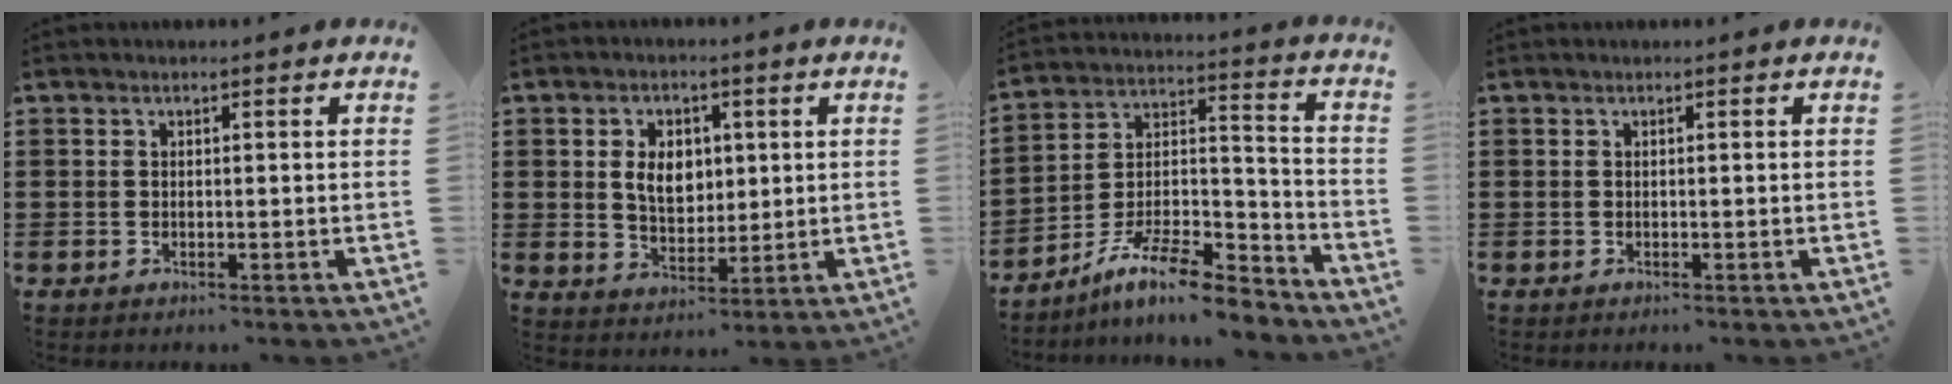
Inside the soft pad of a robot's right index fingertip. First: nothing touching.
{"total": 5.8, "force": [1.0, 4.1, 4.0], "torque": [-0.074, 0.008, 0.012]}
{"total": 10.9, "force": [-9.0, 2.1, 5.7], "torque": [-0.101, 0.022, -0.176]}
{"total": 0.0}